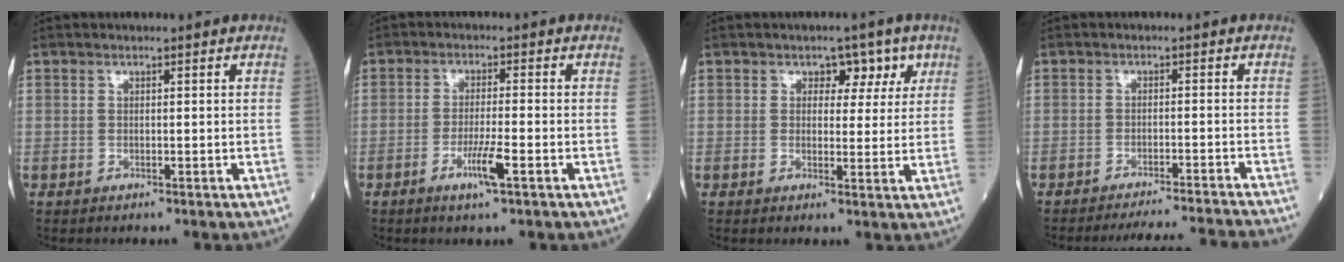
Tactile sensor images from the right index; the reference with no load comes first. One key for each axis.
{"total": 4.6, "fx": -2.2, "fy": -0.2, "fz": 4.0, "tx": -0.079, "ty": -0.008, "tz": -0.042}
{"total": 4.2, "fx": 2.1, "fy": 2.9, "fz": 2.2, "tx": -0.013, "ty": 0.008, "tz": 0.024}
{"total": 11.5, "fx": -11.0, "fy": -2.1, "fz": 2.5, "tx": -0.017, "ty": -0.018, "tz": -0.145}